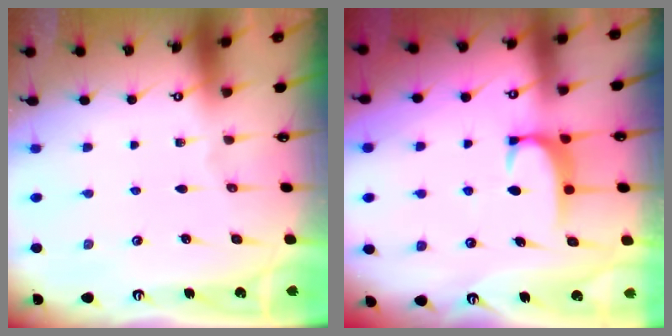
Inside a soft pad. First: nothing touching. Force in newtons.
{"total": 1.9, "press": 1.8, "slide": 0.5}